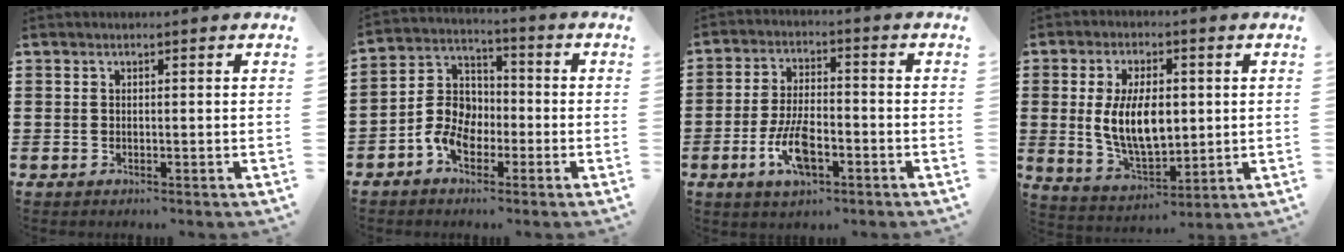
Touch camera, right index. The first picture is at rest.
{"total": 7.4, "force": [-3.0, 5.3, 4.2], "torque": [-0.117, 0.006, -0.064]}
{"total": 8.1, "force": [-3.3, 3.3, 6.7], "torque": [-0.149, -0.008, -0.061]}
{"total": 9.9, "force": [0.9, 5.3, 8.3], "torque": [-0.162, 0.000, 0.012]}